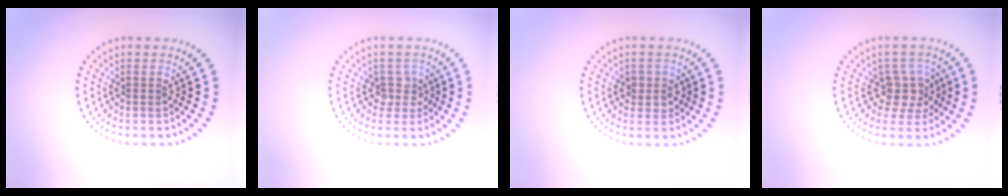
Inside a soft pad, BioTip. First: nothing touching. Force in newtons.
{"total": 1.8, "press": 1.3, "slide": 1.3}
{"total": 1.8, "press": 1.7, "slide": 0.6}
{"total": 2.9, "press": 2.3, "slide": 1.8}